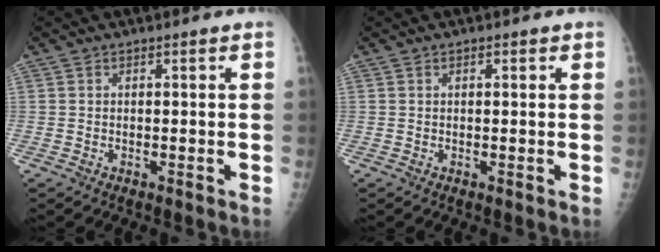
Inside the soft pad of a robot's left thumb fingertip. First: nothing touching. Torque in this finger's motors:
{"motor_torque": [-0.06, 0.10, -0.18, -0.06, -0.02]}